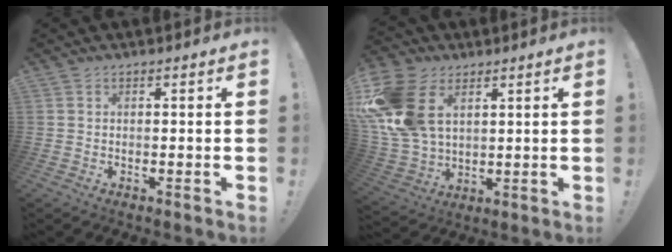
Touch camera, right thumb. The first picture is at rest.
{"total": 19.9, "force": [5.9, 13.8, 13.0], "torque": [-0.265, -0.020, 0.117]}